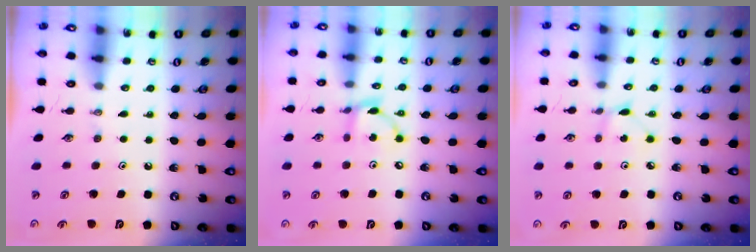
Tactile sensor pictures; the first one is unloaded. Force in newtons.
{"total": 8.5, "press": 8.5, "slide": 0.4}
{"total": 1.3, "press": 1.3, "slide": 0.1}